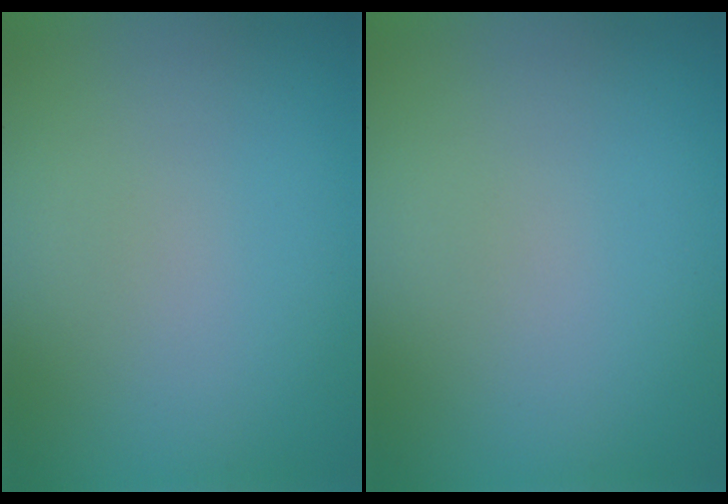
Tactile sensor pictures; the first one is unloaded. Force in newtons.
{"total": 0.0}